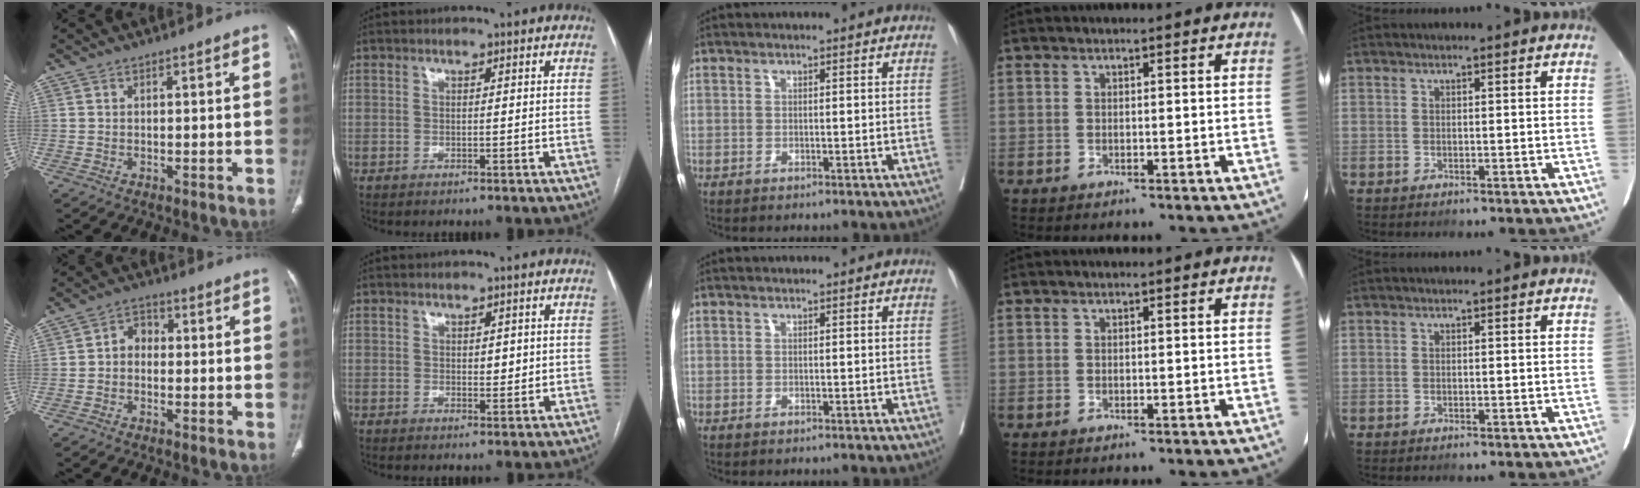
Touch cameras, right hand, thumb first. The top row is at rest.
{"thumb": {"total": 3.8, "force": [-0.6, 3.0, 2.2], "torque": [-0.021, 0.018, -0.024]}, "index": {"total": 1.8, "force": [0.3, 1.1, 1.4], "torque": [-0.016, -0.001, 0.006]}}